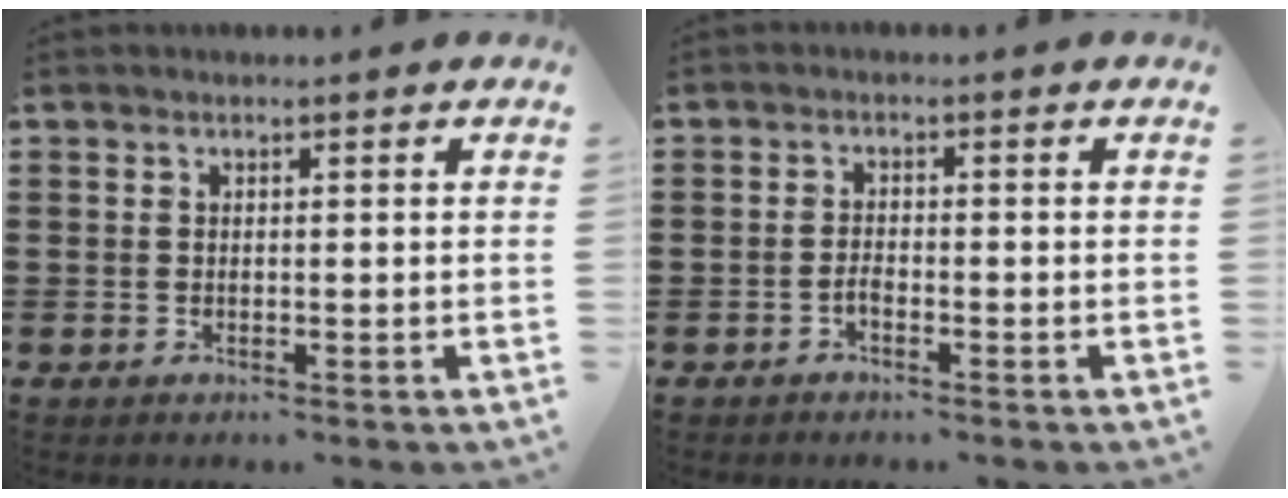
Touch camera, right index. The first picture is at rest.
{"total": 1.4, "force": [-1.0, 0.6, 0.8], "torque": [-0.019, -0.002, -0.019]}